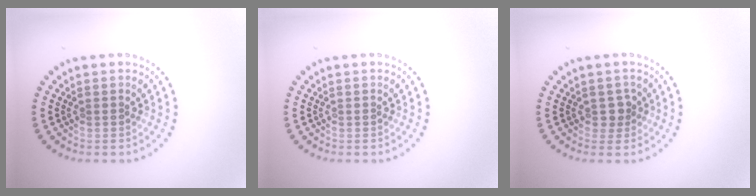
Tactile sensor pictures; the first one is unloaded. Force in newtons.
{"total": 0.0}
{"total": 1.3, "press": 1.0, "slide": 0.7}